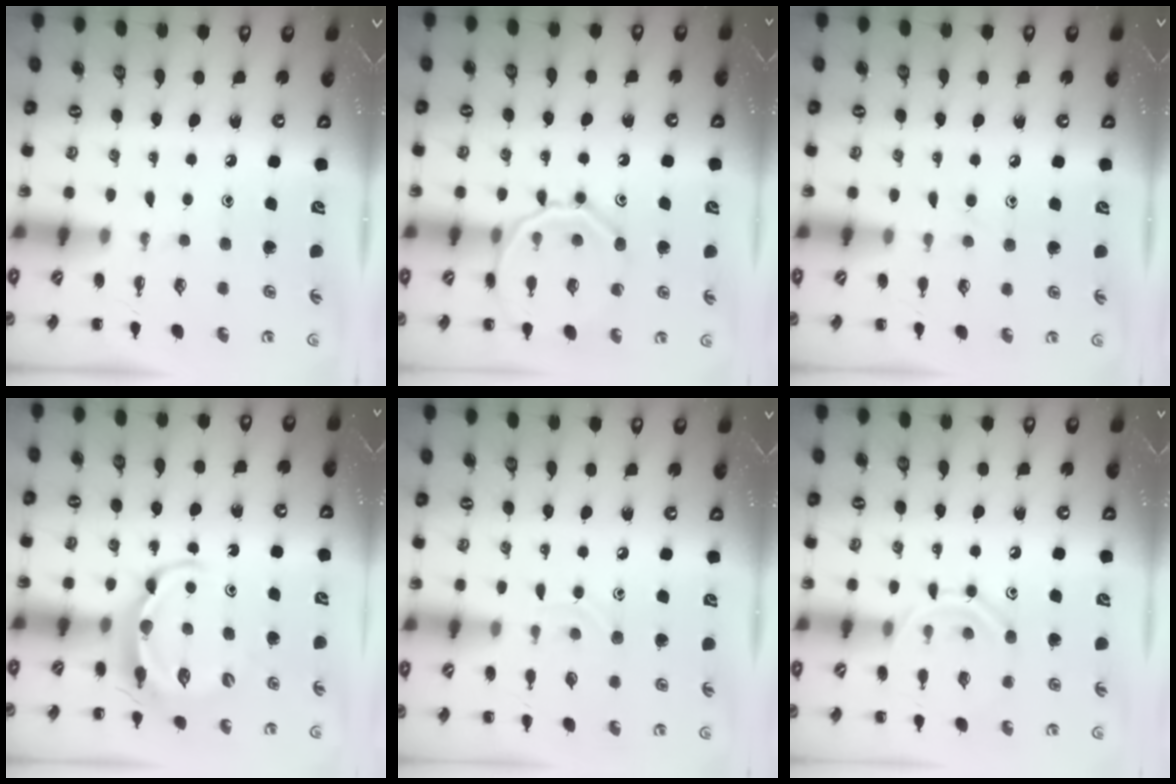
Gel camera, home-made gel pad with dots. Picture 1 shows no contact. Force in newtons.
{"total": 14.7, "press": 14.7, "slide": 1.1}
{"total": 6.7, "press": 6.3, "slide": 2.1}
{"total": 5.5, "press": 5.5, "slide": 0.7}
{"total": 4.9, "press": 4.6, "slide": 1.5}
{"total": 10.6, "press": 10.6, "slide": 1.3}